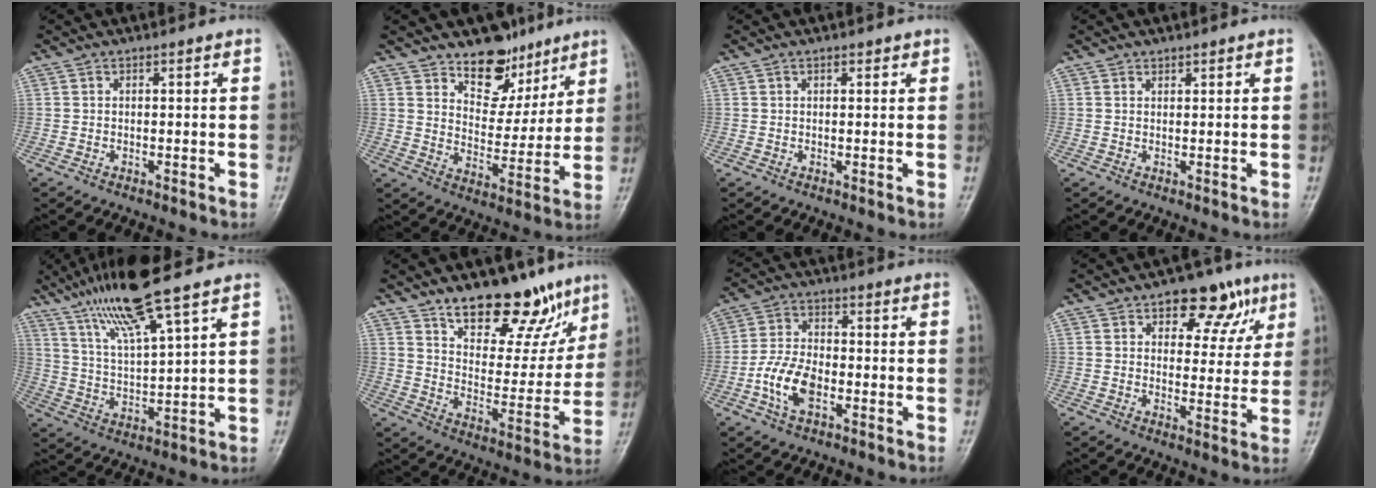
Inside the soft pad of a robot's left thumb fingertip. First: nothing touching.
{"total": 10.8, "force": [7.9, 6.4, 3.7], "torque": [-0.015, -0.053, 0.133]}
{"total": 1.1, "force": [0.8, 0.5, 0.6], "torque": [-0.004, -0.002, 0.008]}
{"total": 0.8, "force": [0.7, 0.4, 0.0], "torque": [0.007, -0.005, 0.008]}
{"total": 13.1, "force": [9.1, 1.1, 9.3], "torque": [-0.176, -0.037, 0.178]}
{"total": 18.4, "force": [12.6, 8.8, 10.2], "torque": [-0.079, -0.080, 0.196]}
{"total": 8.3, "force": [-2.8, 4.7, 6.2], "torque": [-0.123, 0.016, -0.060]}
{"total": 10.6, "force": [5.9, 6.3, 6.2], "torque": [-0.032, -0.020, 0.077]}